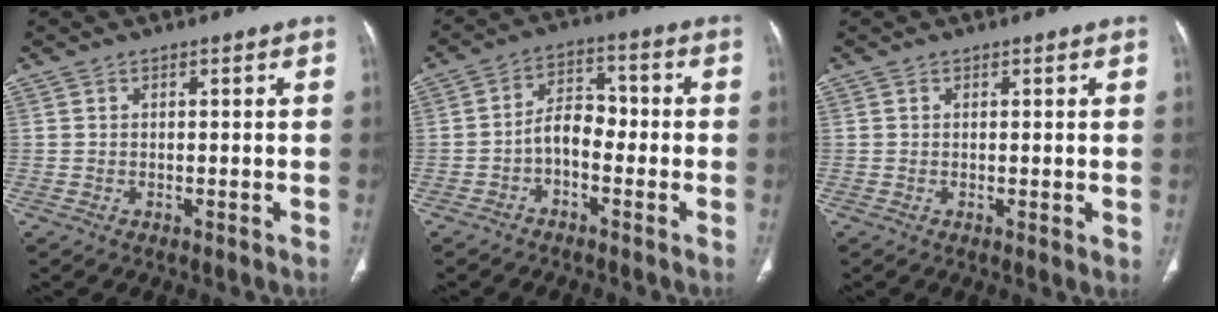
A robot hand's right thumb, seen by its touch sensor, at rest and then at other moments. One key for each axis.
{"total": 6.0, "fx": -1.9, "fy": 3.8, "fz": 4.2, "tx": -0.055, "ty": 0.035, "tz": -0.045}
{"total": 1.1, "fx": 0.2, "fy": 0.2, "fz": 1.0, "tx": -0.023, "ty": -0.006, "tz": 0.002}